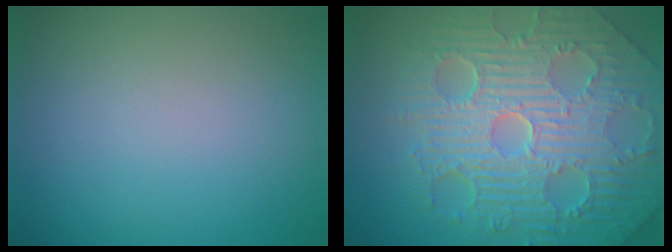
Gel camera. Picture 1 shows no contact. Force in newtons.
{"total": 11.2, "press": 7.4, "slide": 8.5}